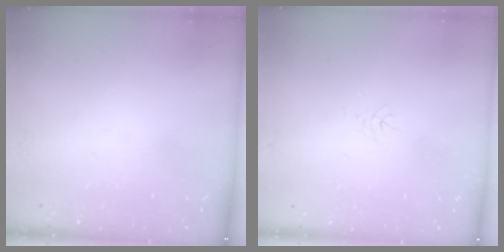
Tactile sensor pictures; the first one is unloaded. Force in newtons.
{"total": 3.3, "press": 3.3, "slide": 0.4}